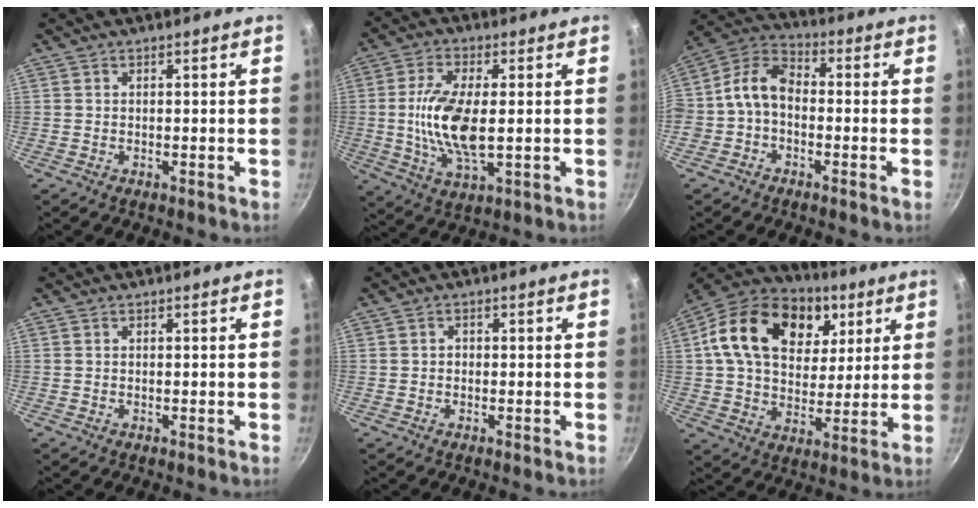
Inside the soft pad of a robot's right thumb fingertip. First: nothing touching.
{"total": 12.6, "force": [0.2, 5.6, 11.3], "torque": [-0.223, -0.005, 0.002]}
{"total": 9.1, "force": [-1.5, 6.7, 6.0], "torque": [-0.101, 0.042, -0.045]}
{"total": 0.0}
{"total": 1.0, "force": [0.0, 0.8, 0.5], "torque": [-0.007, 0.005, -0.001]}
{"total": 24.0, "force": [8.4, 16.7, 15.1], "torque": [-0.245, -0.004, 0.132]}